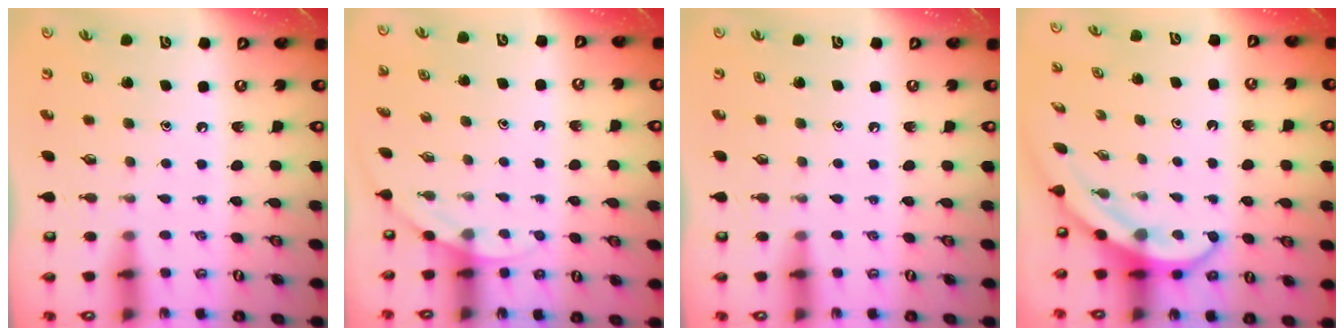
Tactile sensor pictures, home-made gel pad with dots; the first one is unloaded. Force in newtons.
{"total": 2.6, "press": 2.6, "slide": 0.1}
{"total": 0.0}
{"total": 4.1, "press": 4.1, "slide": 0.3}